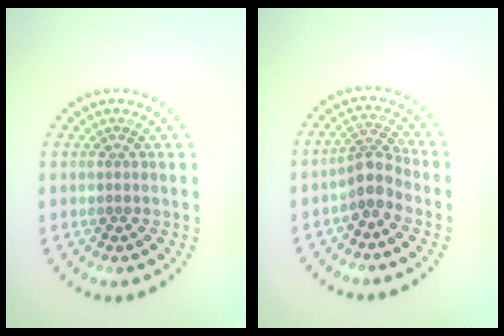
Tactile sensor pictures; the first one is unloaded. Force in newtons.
{"total": 2.6, "press": 2.0, "slide": 1.7}